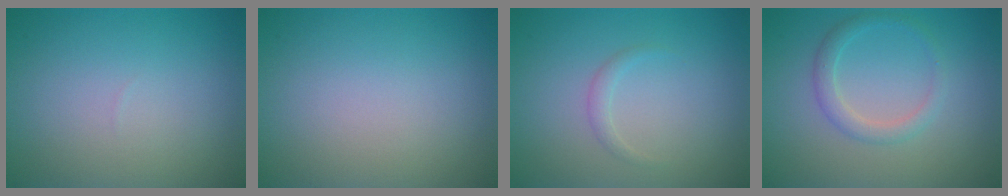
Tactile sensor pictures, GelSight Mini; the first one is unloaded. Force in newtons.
{"total": 0.0}
{"total": 0.8, "press": 0.8, "slide": 0.0}
{"total": 2.0, "press": 2.0, "slide": 0.0}